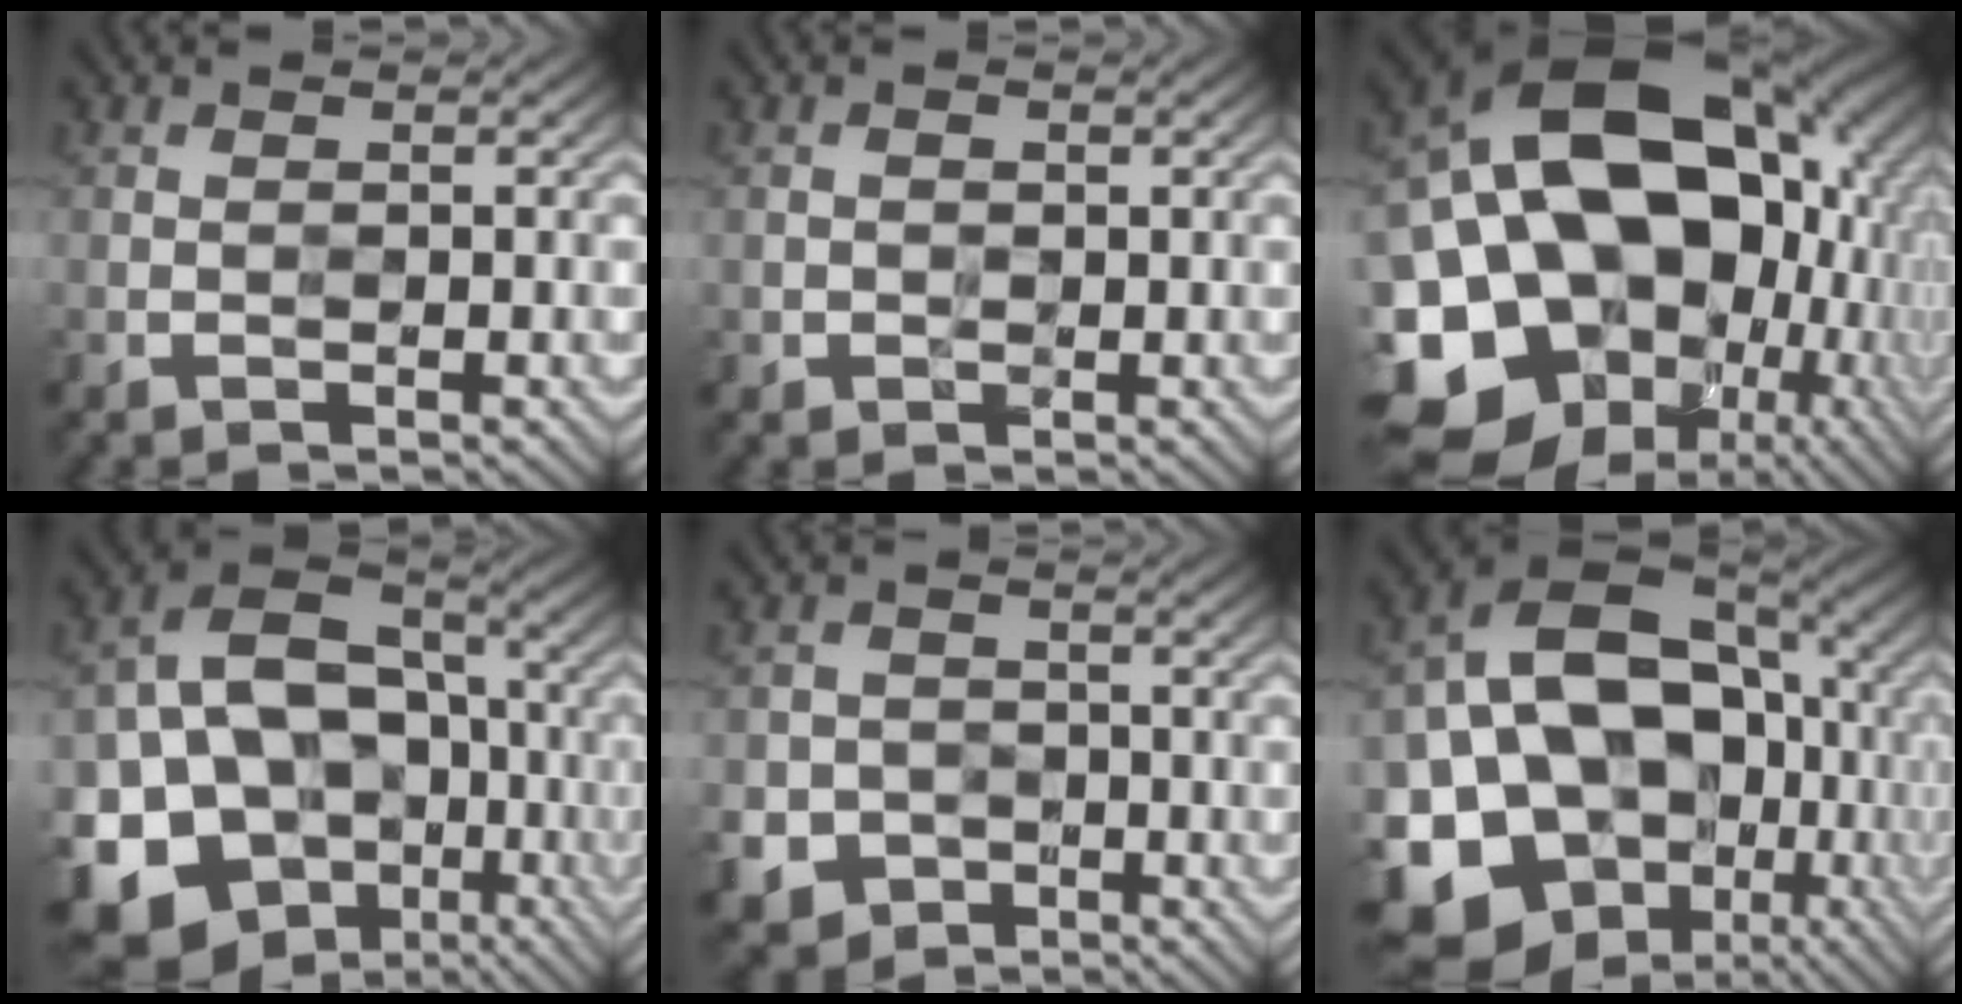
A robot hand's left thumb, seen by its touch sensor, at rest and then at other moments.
{"total": 1.0, "force": [-0.1, 0.9, 0.3], "torque": [-0.008, -0.006, -0.002]}
{"total": 23.2, "force": [-1.3, 18.0, 14.6], "torque": [-0.294, -0.030, -0.015]}
{"total": 18.9, "force": [-6.5, 14.7, 10.0], "torque": [-0.219, -0.015, -0.092]}
{"total": 6.6, "force": [-3.2, 5.6, 1.4], "torque": [-0.035, -0.021, -0.072]}
{"total": 20.0, "force": [-4.3, 15.2, 12.2], "torque": [-0.259, -0.023, -0.056]}